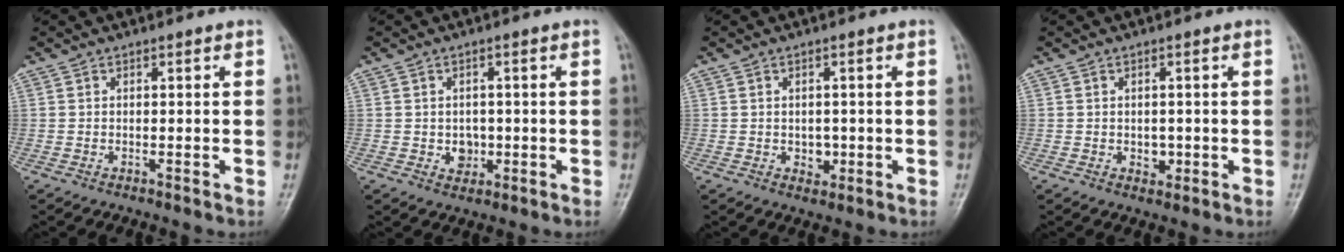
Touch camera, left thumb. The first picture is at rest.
{"total": 3.1, "force": [-0.4, 2.7, 1.6], "torque": [-0.008, 0.002, 0.000]}
{"total": 2.6, "force": [-0.3, 2.1, 1.5], "torque": [-0.009, 0.001, 0.000]}
{"total": 2.3, "force": [-0.2, 1.8, 1.4], "torque": [-0.009, 0.000, 0.000]}